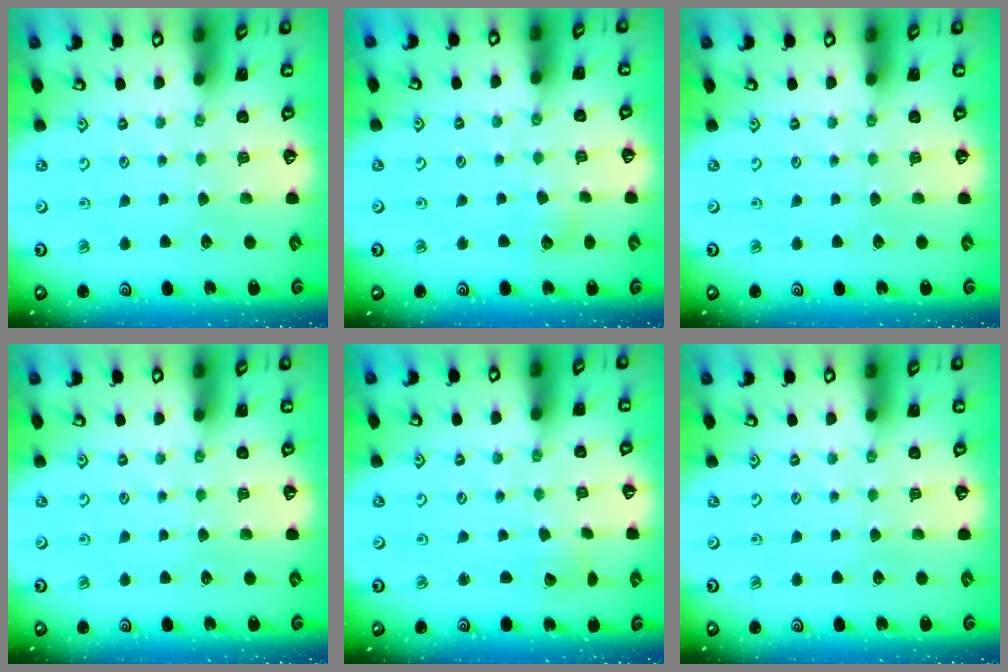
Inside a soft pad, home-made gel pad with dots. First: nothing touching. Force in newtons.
{"total": 4.4, "press": 4.3, "slide": 0.4}
{"total": 0.0}
{"total": 0.0}
{"total": 2.8, "press": 2.8, "slide": 0.2}
{"total": 0.0}